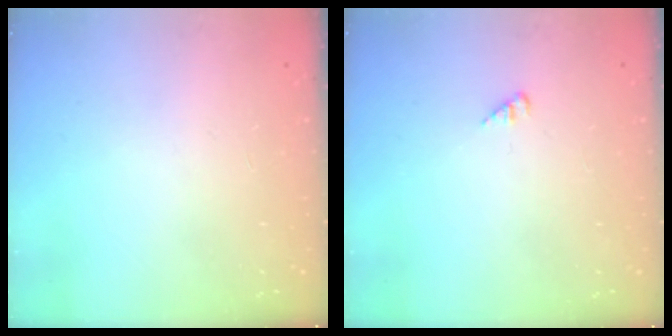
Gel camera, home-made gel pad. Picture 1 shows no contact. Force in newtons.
{"total": 2.1, "press": 2.1, "slide": 0.3}